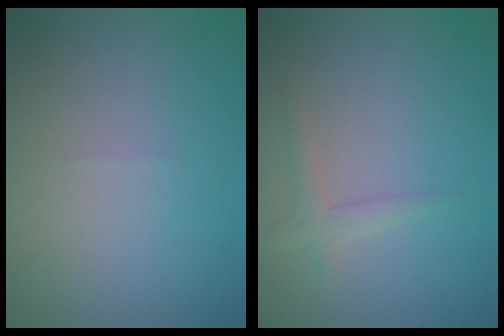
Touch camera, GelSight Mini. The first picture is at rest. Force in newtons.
{"total": 1.4, "press": 1.4, "slide": 0.0}